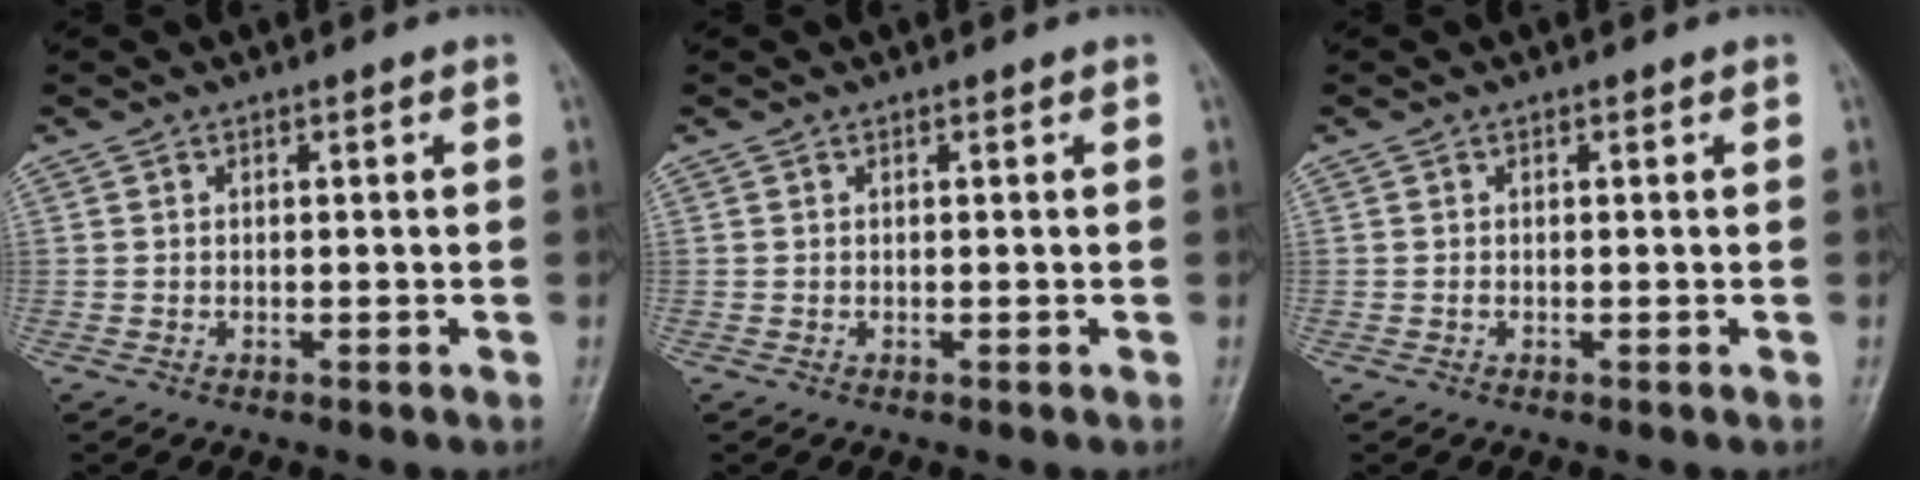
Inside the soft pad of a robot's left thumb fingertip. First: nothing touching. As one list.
[{"total": 0.0}, {"total": 0.0}]